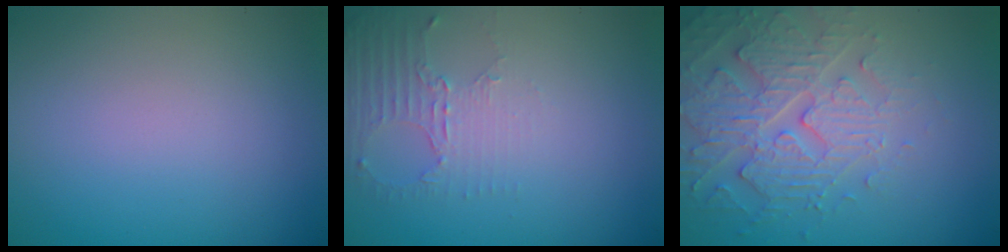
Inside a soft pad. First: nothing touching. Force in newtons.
{"total": 2.5, "press": 1.7, "slide": 1.8}
{"total": 4.6, "press": 4.4, "slide": 1.1}